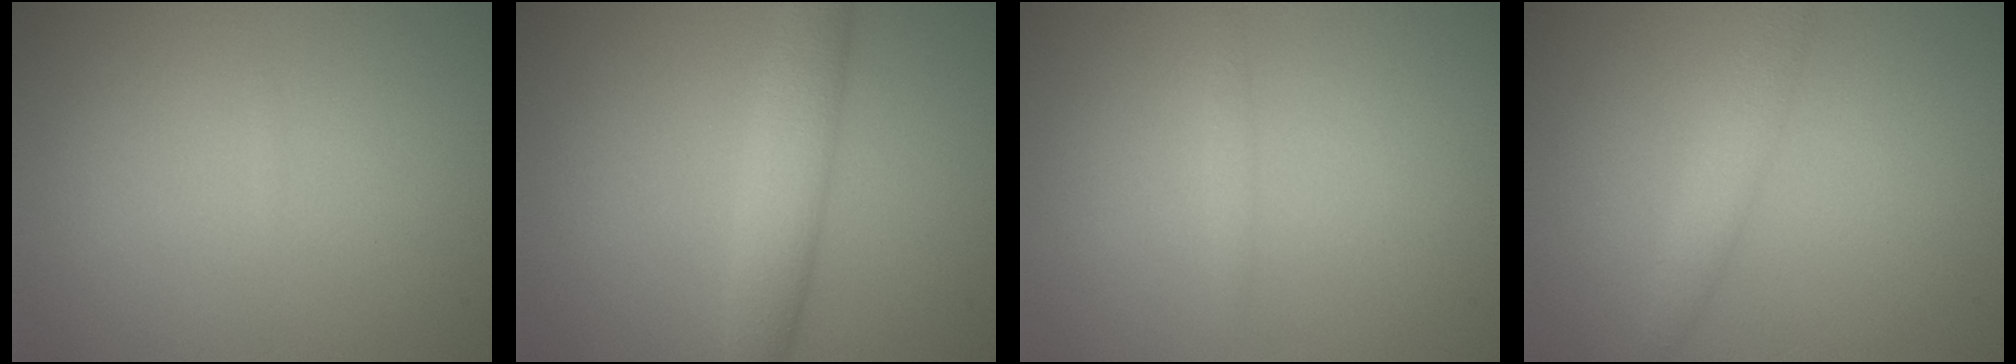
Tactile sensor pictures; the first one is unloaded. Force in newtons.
{"total": 3.8, "press": 3.8, "slide": 0.1}
{"total": 0.7, "press": 0.7, "slide": 0.0}
{"total": 2.2, "press": 2.2, "slide": 0.2}